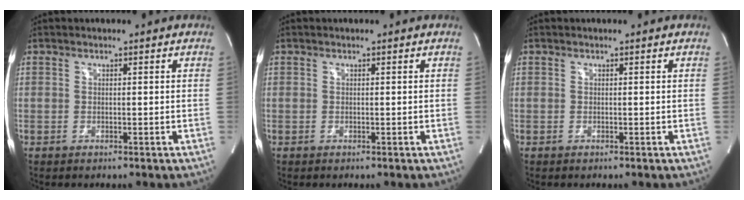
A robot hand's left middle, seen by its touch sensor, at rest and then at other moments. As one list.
[{"total": 0.0}, {"total": 0.0}]